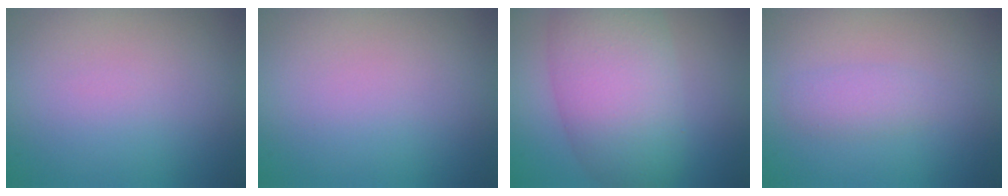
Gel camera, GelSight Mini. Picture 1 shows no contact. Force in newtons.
{"total": 0.0}
{"total": 9.1, "press": 9.1, "slide": 0.3}
{"total": 1.7, "press": 1.7, "slide": 0.1}